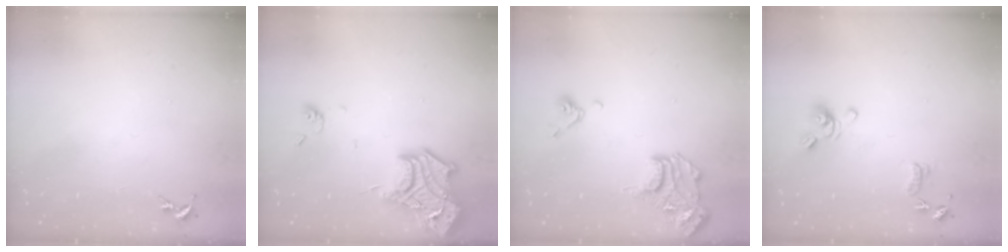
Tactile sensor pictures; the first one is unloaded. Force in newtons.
{"total": 19.1, "press": 19.0, "slide": 1.6}
{"total": 14.9, "press": 14.8, "slide": 1.2}
{"total": 9.8, "press": 9.7, "slide": 1.7}